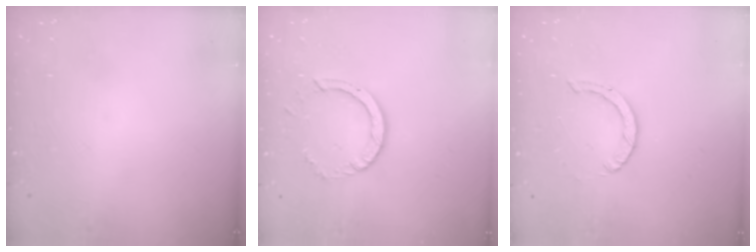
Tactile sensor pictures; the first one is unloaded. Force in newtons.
{"total": 4.2, "press": 4.2, "slide": 0.3}
{"total": 0.9, "press": 0.9, "slide": 0.1}